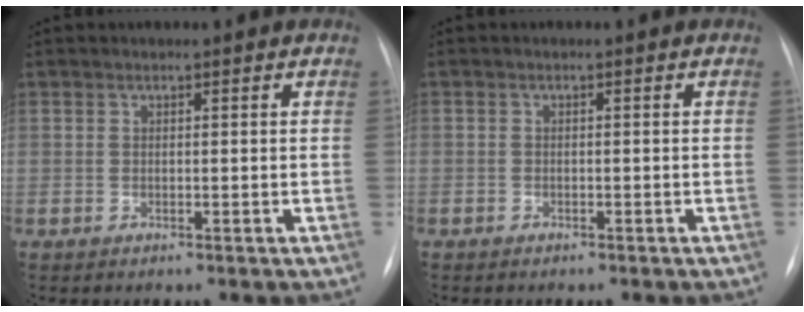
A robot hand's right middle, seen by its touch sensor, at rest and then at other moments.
{"total": 0.9, "force": [-0.6, 0.6, 0.1], "torque": [-0.008, 0.003, -0.010]}